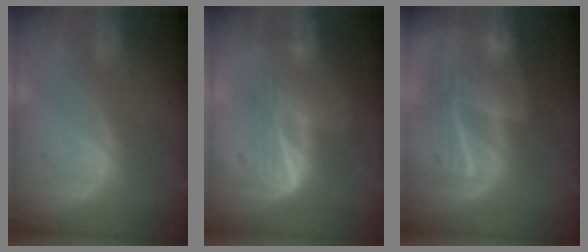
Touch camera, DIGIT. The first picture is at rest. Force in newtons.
{"total": 7.0, "press": 5.8, "slide": 3.9}
{"total": 8.9, "press": 8.1, "slide": 3.7}